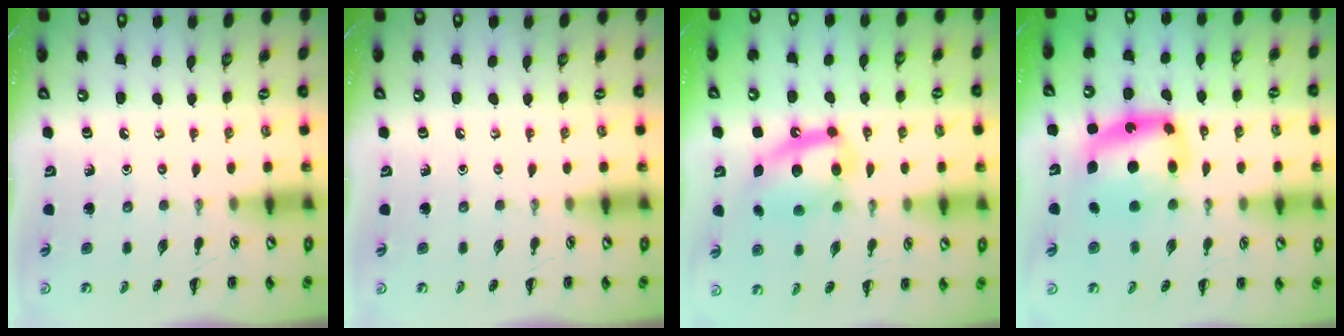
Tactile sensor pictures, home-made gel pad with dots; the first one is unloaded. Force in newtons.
{"total": 0.0}
{"total": 14.3, "press": 13.9, "slide": 3.1}
{"total": 10.3, "press": 10.0, "slide": 2.6}